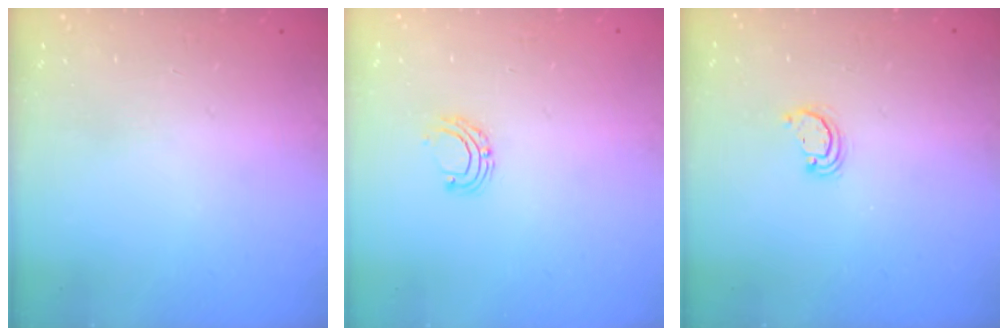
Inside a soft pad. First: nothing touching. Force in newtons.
{"total": 5.9, "press": 5.9, "slide": 0.6}
{"total": 2.5, "press": 2.5, "slide": 0.3}